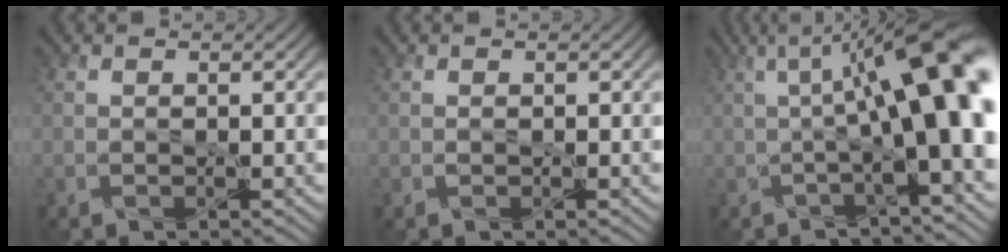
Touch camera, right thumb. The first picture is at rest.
{"total": 0.0}
{"total": 12.1, "force": [0.2, 2.2, 11.9], "torque": [-0.169, 0.026, -0.001]}